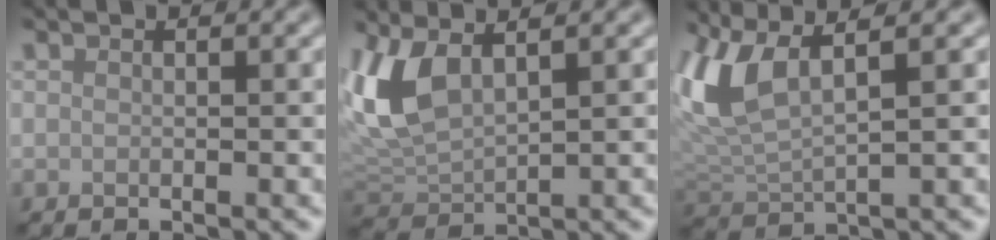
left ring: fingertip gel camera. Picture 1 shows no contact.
{"total": 5.7, "force": [2.3, 2.6, 4.6], "torque": [-0.111, 0.005, 0.045]}
{"total": 6.1, "force": [3.1, 1.9, 4.9], "torque": [-0.120, 0.009, 0.063]}